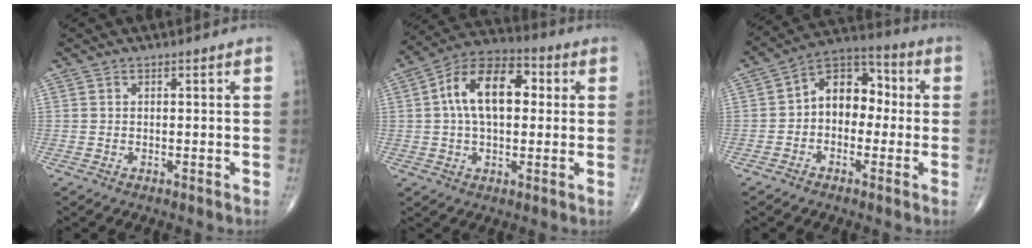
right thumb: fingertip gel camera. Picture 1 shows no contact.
{"total": 14.5, "force": [2.2, 8.3, 11.7], "torque": [-0.185, 0.029, 0.028]}
{"total": 10.6, "force": [-0.1, 7.5, 7.5], "torque": [-0.076, 0.042, -0.021]}